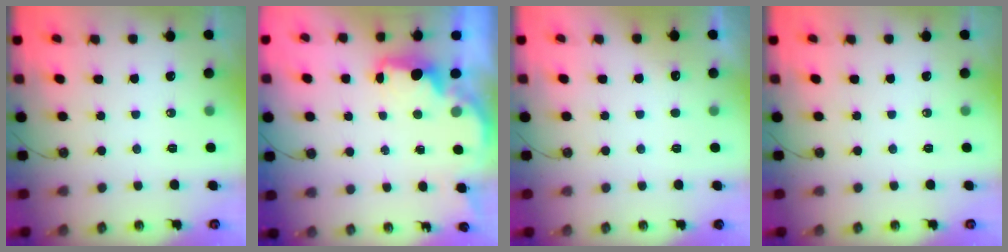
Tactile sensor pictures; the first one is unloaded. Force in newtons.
{"total": 2.5, "press": 2.3, "slide": 0.8}
{"total": 2.6, "press": 2.4, "slide": 1.0}
{"total": 0.0}